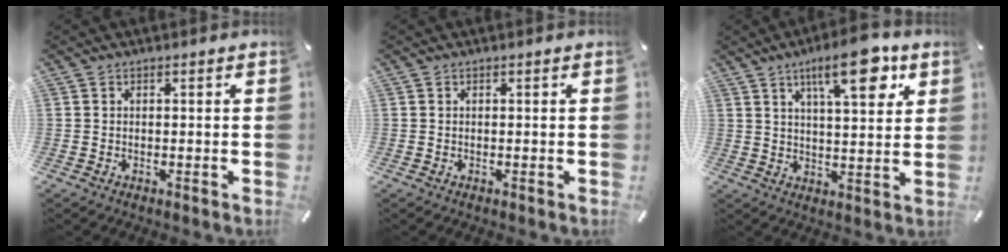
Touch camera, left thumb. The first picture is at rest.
{"total": 0.0}
{"total": 13.9, "force": [7.2, 4.9, 10.8], "torque": [-0.154, -0.025, 0.116]}